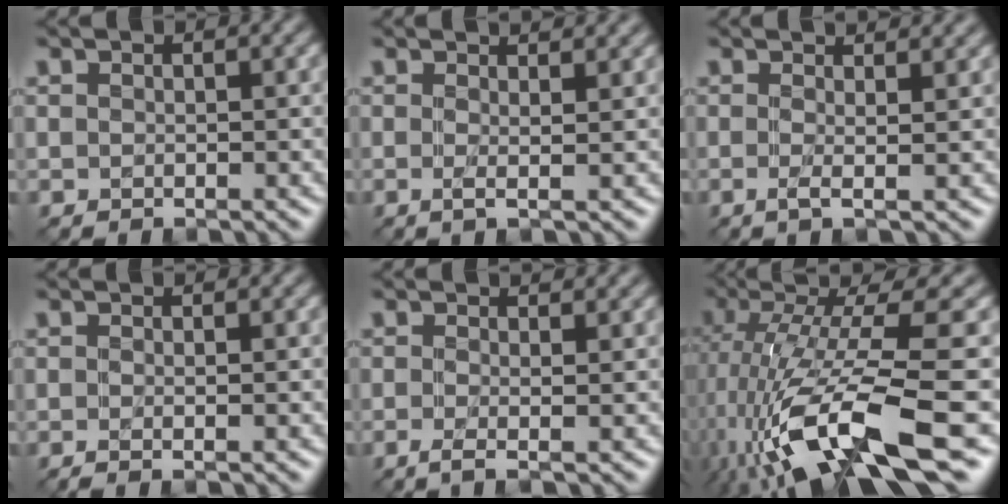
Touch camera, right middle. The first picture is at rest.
{"total": 3.2, "force": [1.1, 1.0, 2.8], "torque": [-0.034, 0.008, -0.012]}
{"total": 3.3, "force": [0.7, 1.0, 3.1], "torque": [-0.040, 0.004, -0.006]}
{"total": 1.4, "force": [-0.2, 0.4, 1.3], "torque": [-0.020, -0.004, -0.007]}
{"total": 2.8, "force": [-0.1, 0.9, 2.7], "torque": [-0.038, 0.002, -0.011]}
{"total": 14.3, "force": [-4.6, 4.0, 13.0], "torque": [-0.250, -0.021, -0.068]}